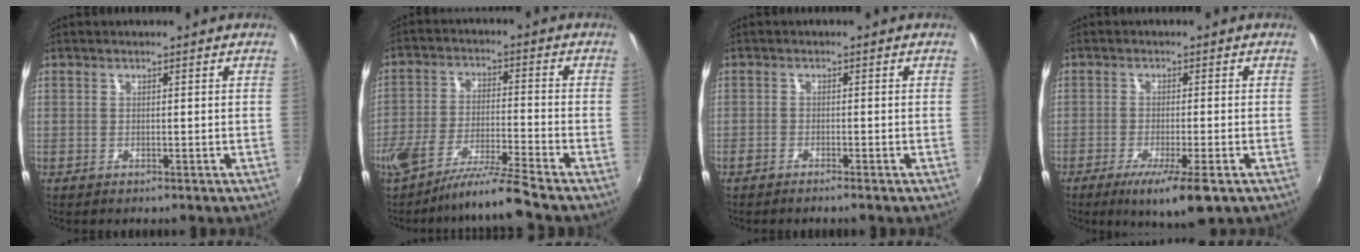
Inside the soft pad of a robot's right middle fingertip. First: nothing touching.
{"total": 9.5, "force": [-8.0, -1.5, 4.9], "torque": [-0.101, -0.006, -0.146]}
{"total": 1.6, "force": [-1.4, 0.1, 0.7], "torque": [-0.026, -0.003, -0.030]}
{"total": 8.1, "force": [-4.7, 0.6, 6.5], "torque": [-0.120, -0.022, -0.074]}